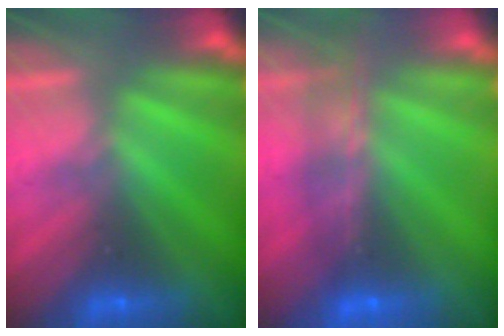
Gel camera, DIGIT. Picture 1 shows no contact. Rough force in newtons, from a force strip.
{"total": 7.6}